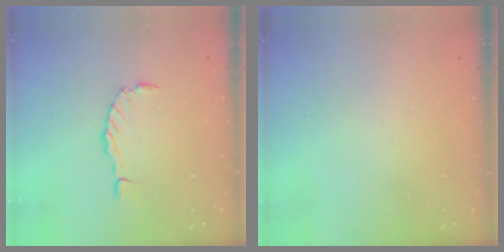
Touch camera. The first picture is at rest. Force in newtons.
{"total": 0.0}